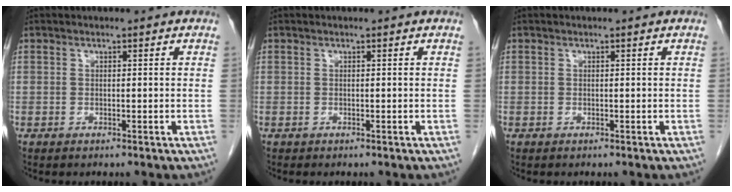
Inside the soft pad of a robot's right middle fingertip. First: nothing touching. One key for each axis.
{"total": 0.0}
{"total": 0.0}